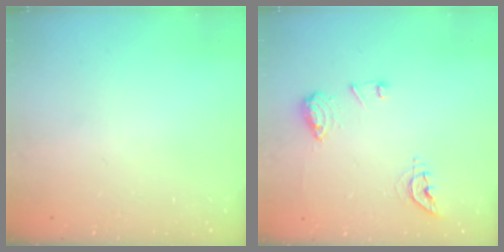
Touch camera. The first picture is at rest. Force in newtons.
{"total": 10.5, "press": 10.5, "slide": 0.7}